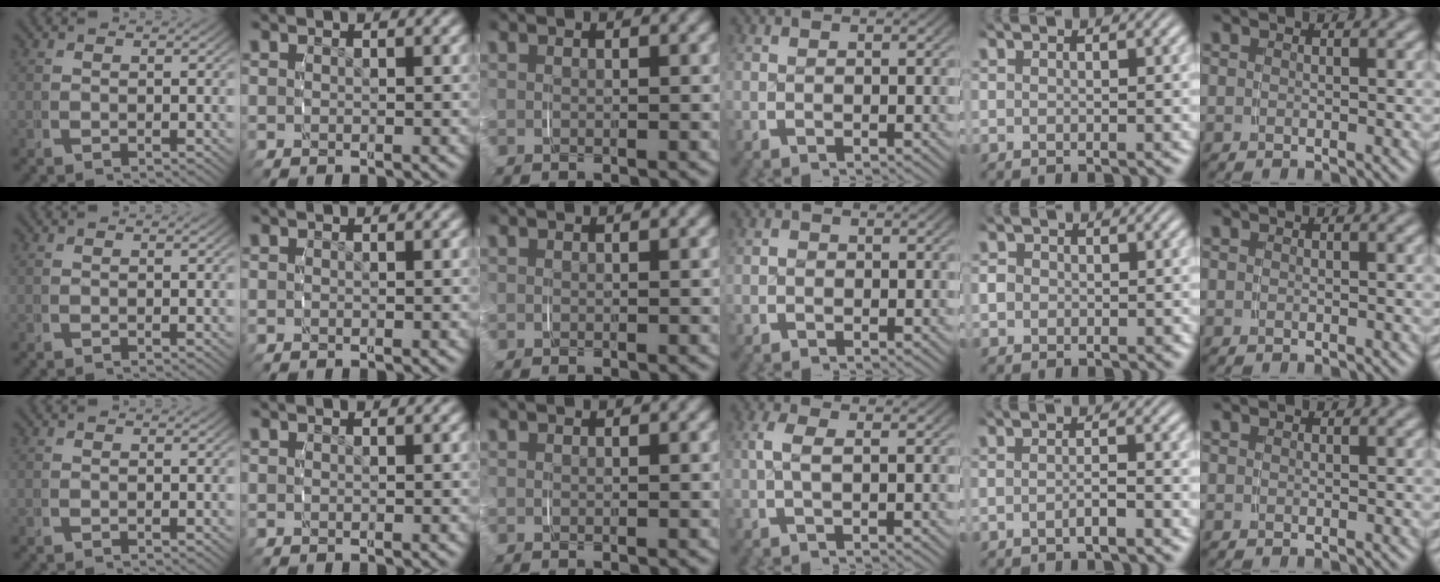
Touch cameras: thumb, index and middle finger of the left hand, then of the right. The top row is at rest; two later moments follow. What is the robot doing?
{"motion": "grasp_and_lifting", "object": "toothpaste"}